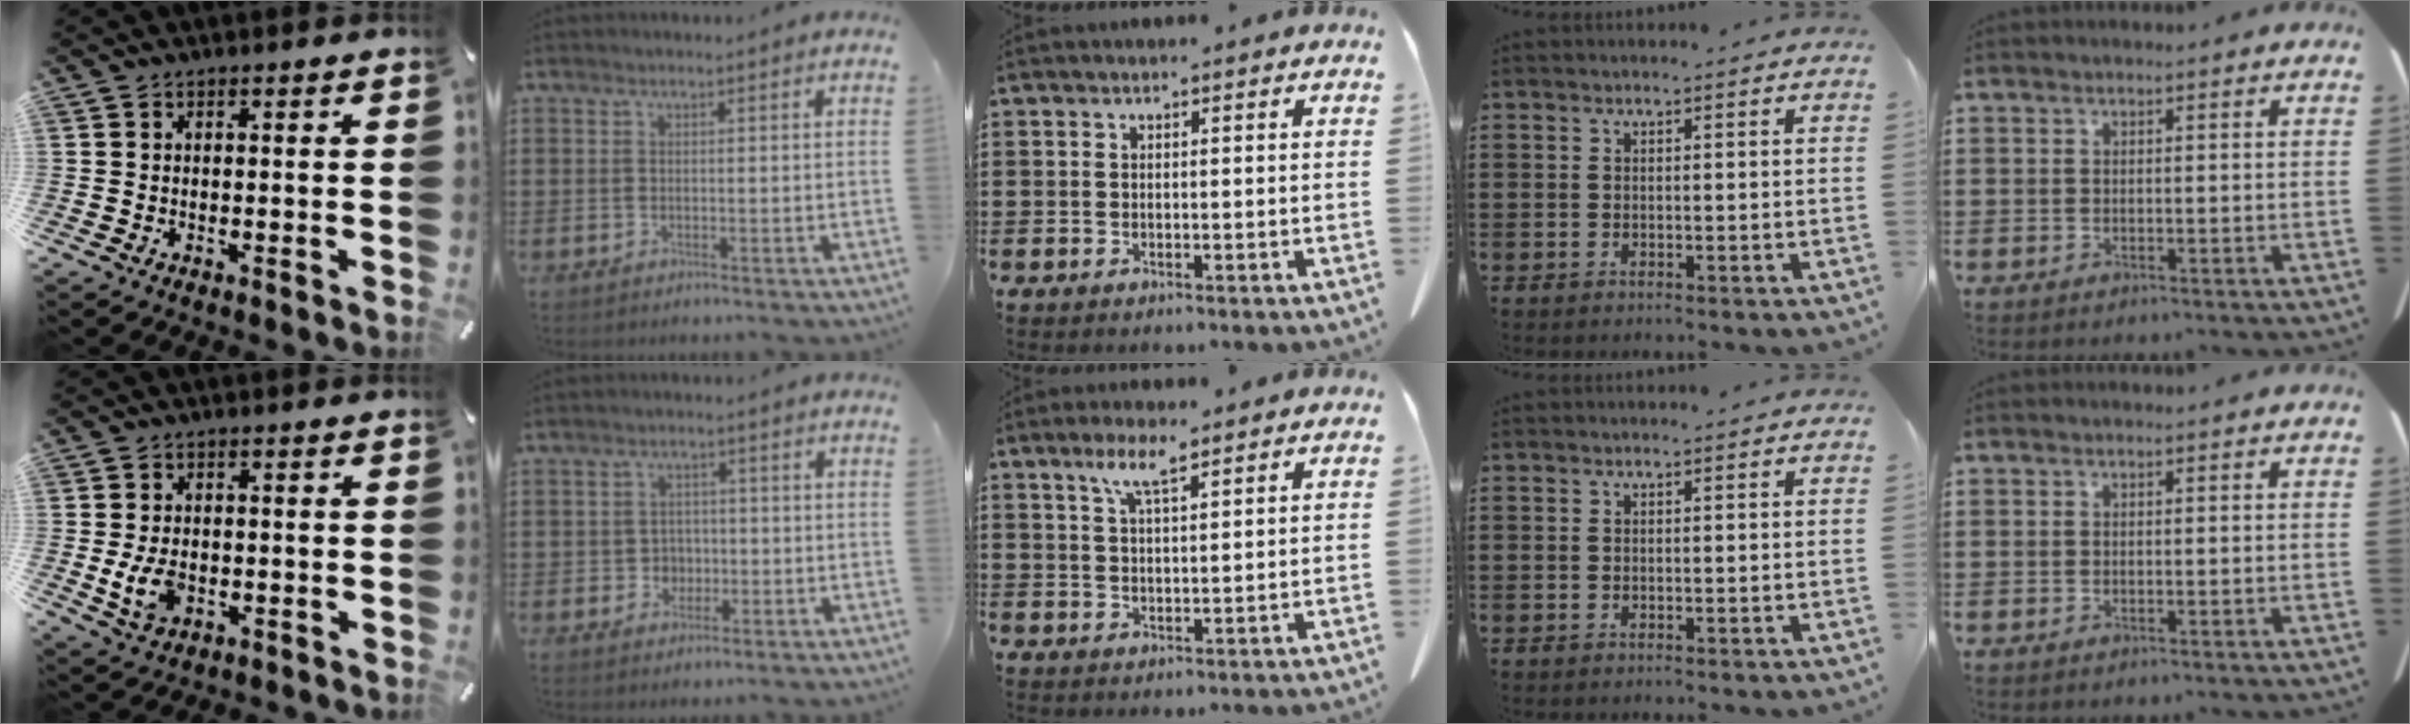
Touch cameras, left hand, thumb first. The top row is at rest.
{"thumb": {"total": 6.0, "force": [-1.2, 4.3, 4.0], "torque": [-0.084, -0.003, -0.022]}, "index": {"total": 2.7, "force": [-0.6, 2.5, 0.9], "torque": [-0.028, 0.004, -0.016]}, "middle": {"total": 4.9, "force": [3.2, 0.9, 3.7], "torque": [-0.080, 0.005, 0.056]}}